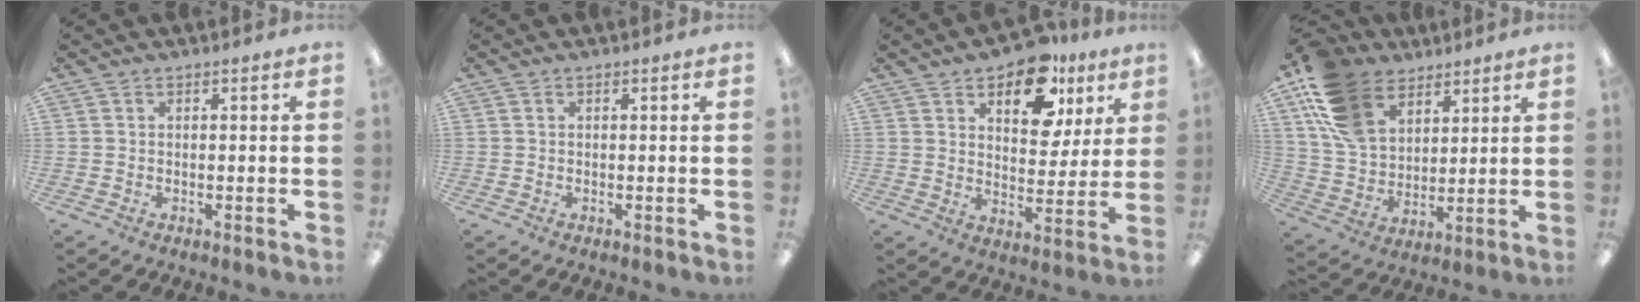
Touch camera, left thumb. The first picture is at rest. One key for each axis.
{"total": 0.0}
{"total": 14.2, "fx": 9.3, "fy": 7.6, "fz": 7.6, "tx": -0.108, "ty": -0.044, "tz": 0.163}
{"total": 16.9, "fx": 9.8, "fy": 11.3, "fz": 8.0, "tx": -0.179, "ty": -0.029, "tz": 0.193}